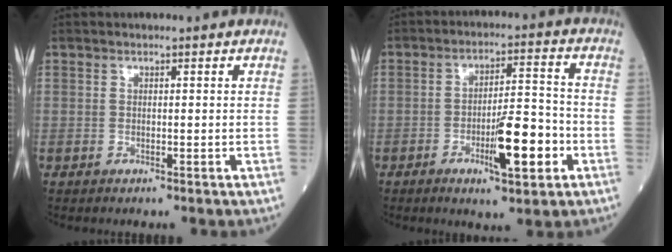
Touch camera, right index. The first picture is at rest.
{"total": 9.6, "force": [-3.5, 1.9, 8.7], "torque": [-0.138, 0.004, -0.052]}